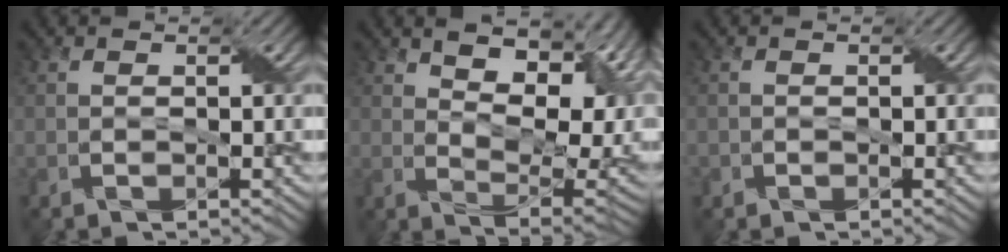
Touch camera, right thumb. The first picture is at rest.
{"total": 15.5, "force": [6.8, 7.0, 12.1], "torque": [-0.187, 0.011, 0.108]}
{"total": 0.6, "force": [-0.3, 0.5, 0.0], "torque": [0.001, -0.002, -0.006]}